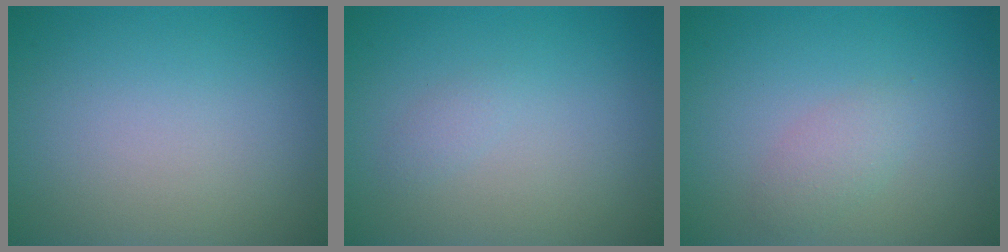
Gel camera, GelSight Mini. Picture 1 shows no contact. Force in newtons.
{"total": 0.7, "press": 0.7, "slide": 0.0}
{"total": 1.6, "press": 1.6, "slide": 0.0}